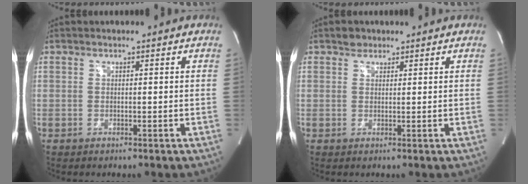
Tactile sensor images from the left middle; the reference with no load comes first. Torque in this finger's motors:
{"motor_torque": [0.15, -0.13, -0.06, 0.01]}